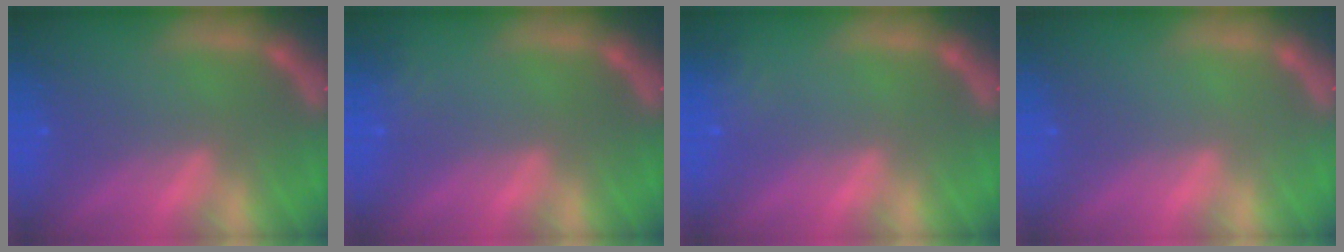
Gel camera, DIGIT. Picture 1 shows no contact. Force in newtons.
{"total": 1.4}
{"total": 1.9}
{"total": 0.0}